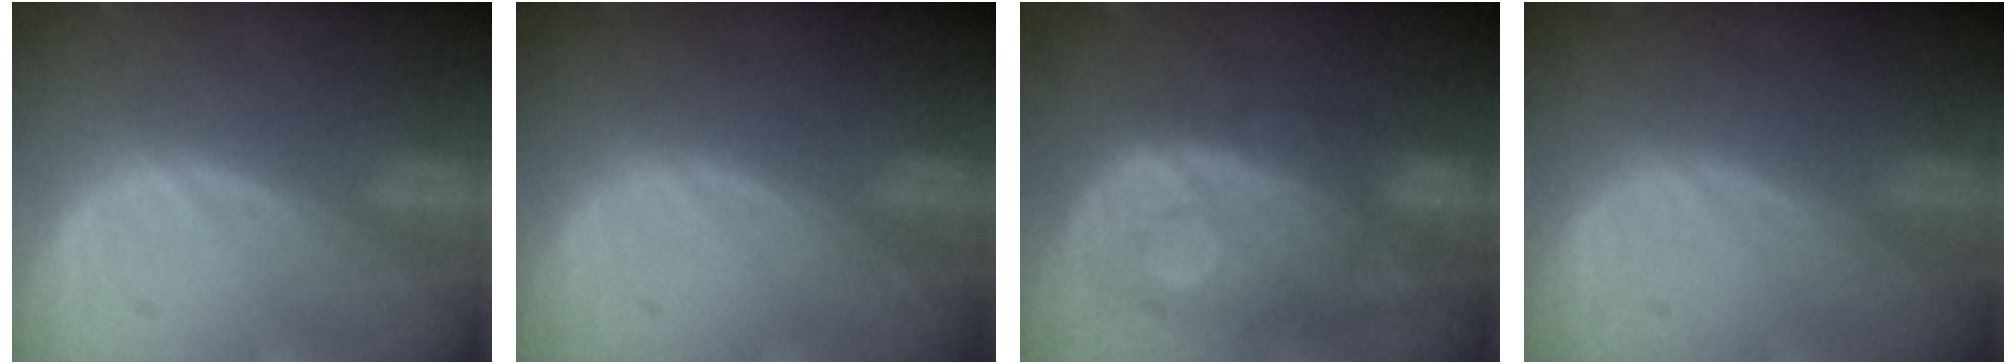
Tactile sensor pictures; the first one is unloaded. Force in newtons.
{"total": 0.0}
{"total": 11.2, "press": 9.7, "slide": 5.6}
{"total": 0.0}